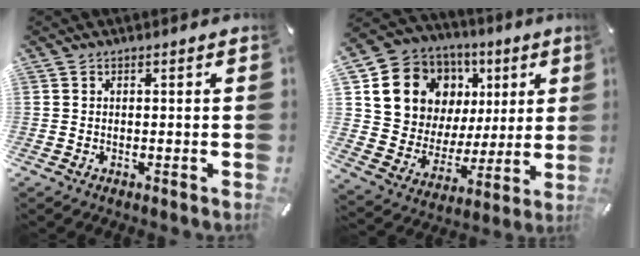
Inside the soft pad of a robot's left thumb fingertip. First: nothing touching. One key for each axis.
{"total": 14.2, "fx": 6.7, "fy": 11.8, "fz": 4.4, "tx": -0.086, "ty": -0.046, "tz": 0.138}